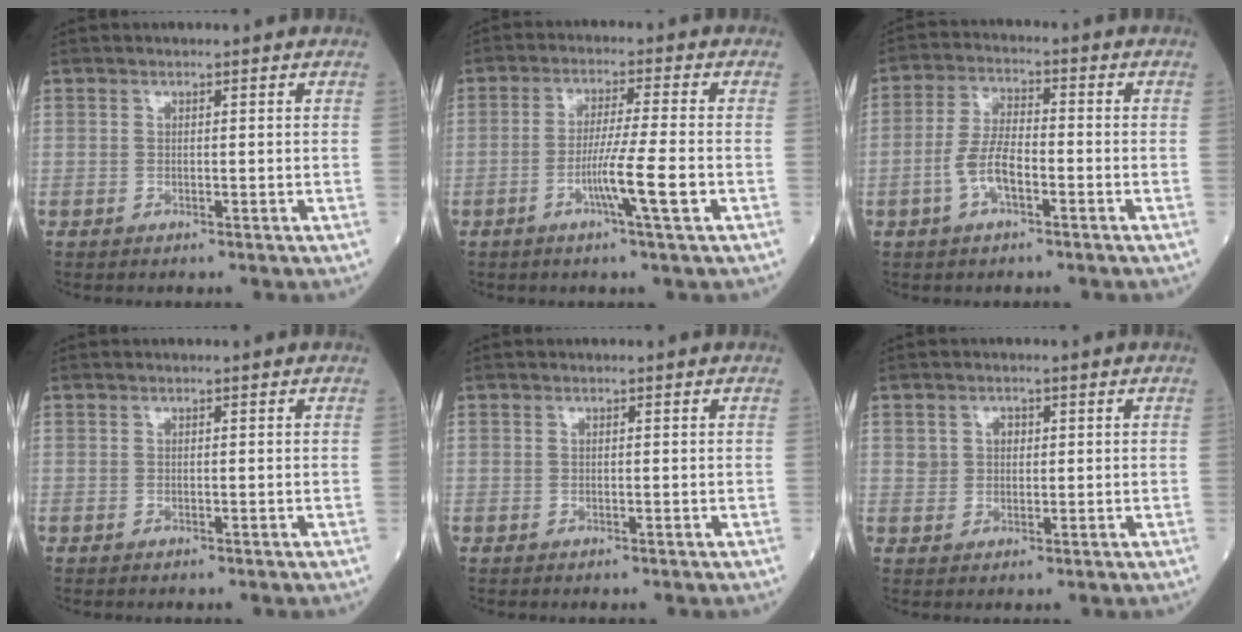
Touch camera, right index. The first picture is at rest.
{"total": 6.8, "force": [-2.5, -1.0, 6.3], "torque": [-0.110, -0.013, -0.049]}
{"total": 6.1, "force": [-2.4, 2.1, 5.3], "torque": [-0.112, 0.007, -0.048]}
{"total": 0.0}
{"total": 0.0}
{"total": 2.4, "force": [0.8, 2.0, 1.0], "torque": [-0.019, 0.006, 0.015]}